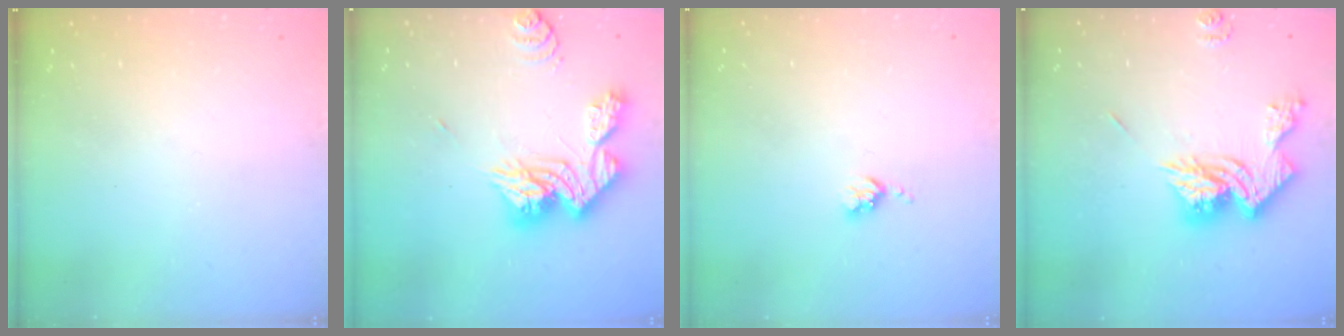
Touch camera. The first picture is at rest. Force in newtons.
{"total": 17.4, "press": 17.3, "slide": 1.7}
{"total": 3.6, "press": 3.6, "slide": 0.6}
{"total": 15.1, "press": 15.0, "slide": 1.7}